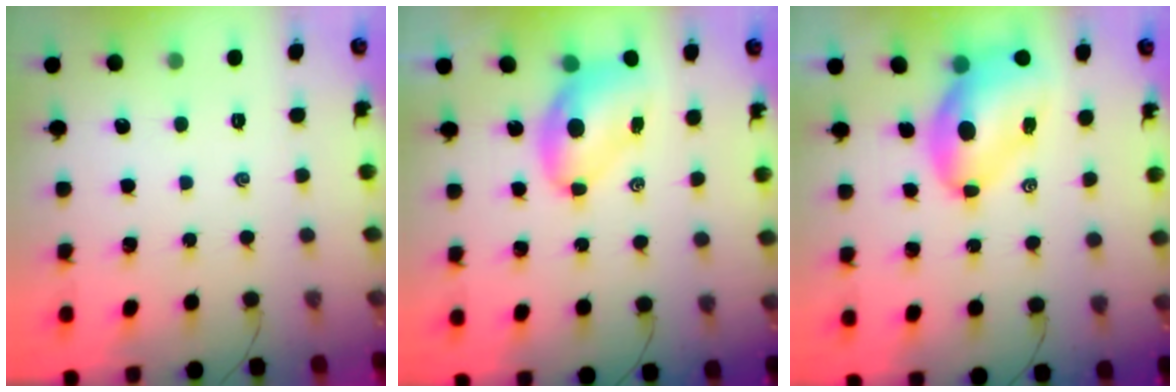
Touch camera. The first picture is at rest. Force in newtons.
{"total": 7.9, "press": 7.7, "slide": 1.7}
{"total": 10.0, "press": 9.5, "slide": 3.1}